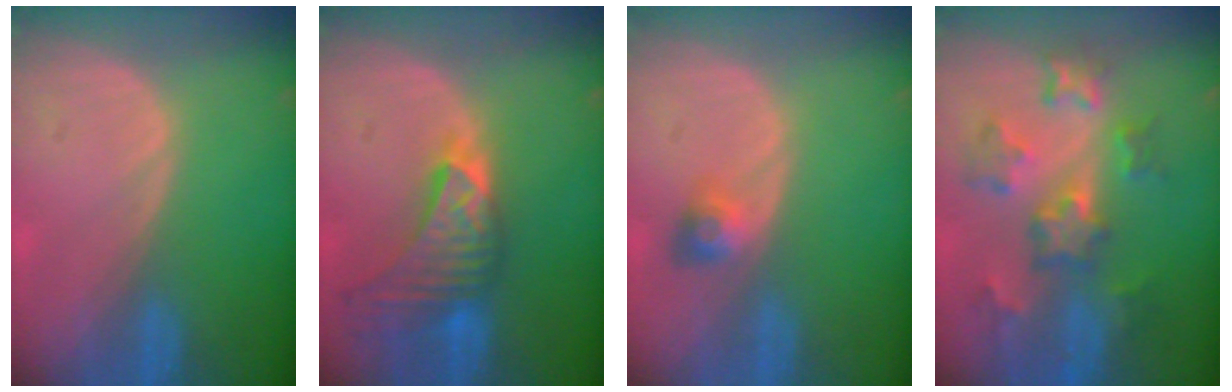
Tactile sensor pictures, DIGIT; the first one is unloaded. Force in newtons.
{"total": 9.1, "press": 8.2, "slide": 3.8}
{"total": 3.0, "press": 2.7, "slide": 1.3}
{"total": 8.8, "press": 7.9, "slide": 3.8}